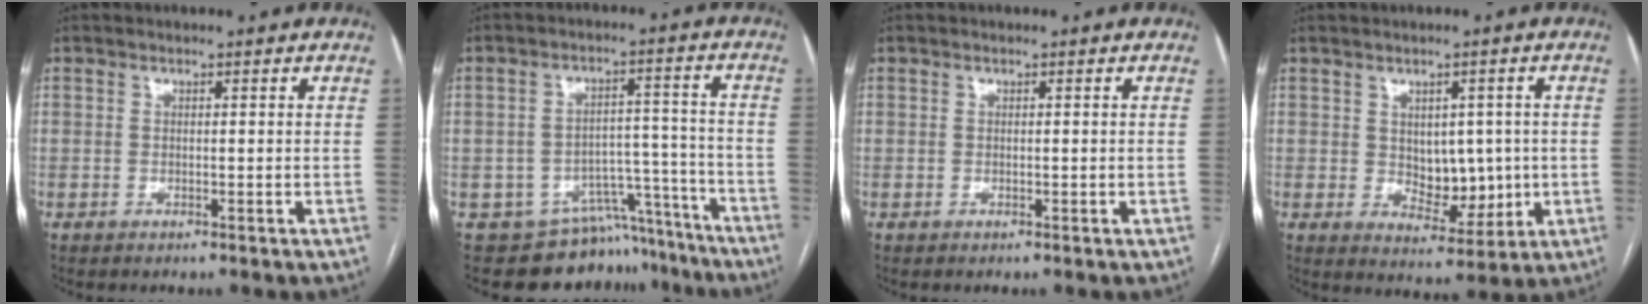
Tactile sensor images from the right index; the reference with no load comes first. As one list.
[{"total": 11.8, "force": [-10.4, 5.5, 0.3], "torque": [0.024, 0.067, -0.135]}, {"total": 0.0}, {"total": 7.0, "force": [0.2, 4.3, 5.5], "torque": [-0.072, 0.003, 0.020]}]